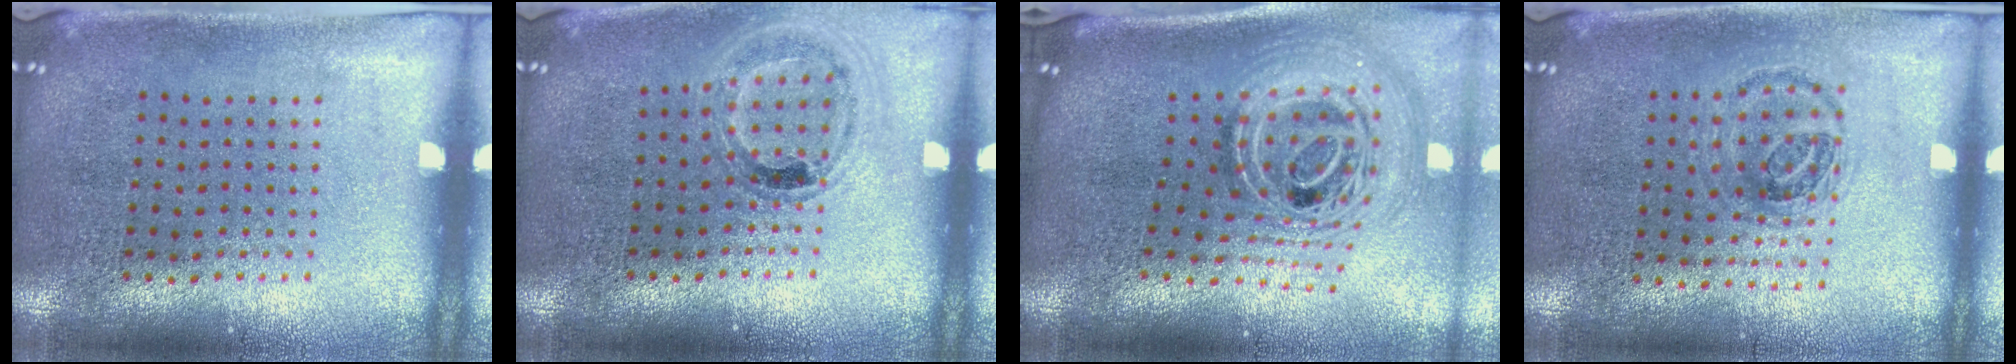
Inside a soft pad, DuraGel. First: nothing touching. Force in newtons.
{"total": 0.9, "press": 0.9, "slide": 0.1}
{"total": 3.0, "press": 2.0, "slide": 2.3}
{"total": 1.0, "press": 0.9, "slide": 0.3}